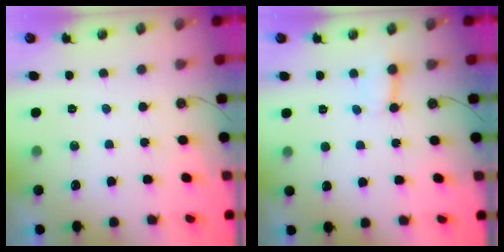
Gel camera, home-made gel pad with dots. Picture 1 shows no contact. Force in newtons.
{"total": 2.8, "press": 2.7, "slide": 0.5}